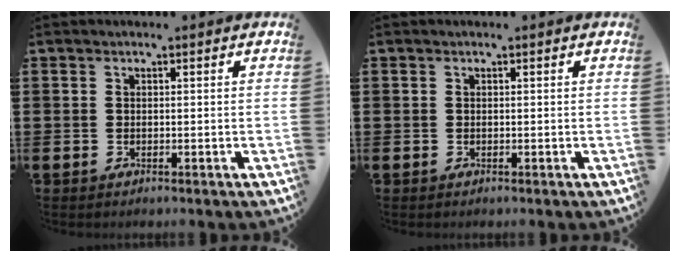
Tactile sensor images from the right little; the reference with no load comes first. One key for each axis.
{"total": 0.0}